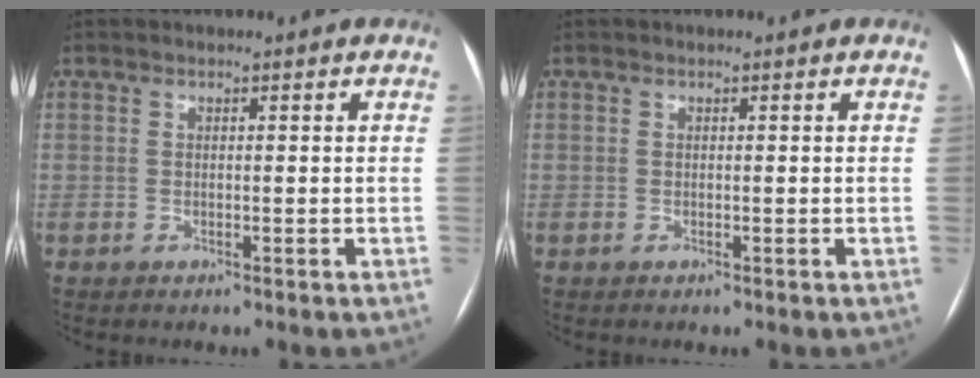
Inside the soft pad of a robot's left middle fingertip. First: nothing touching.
{"total": 0.0}